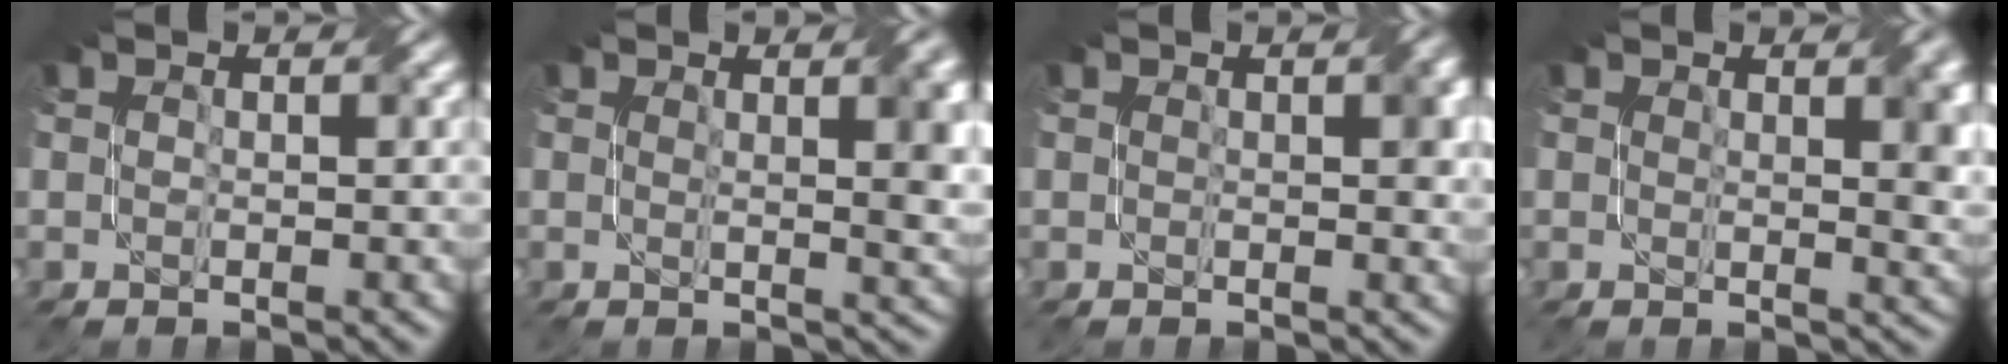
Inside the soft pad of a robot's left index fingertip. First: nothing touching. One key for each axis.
{"total": 4.0, "fx": 1.3, "fy": 1.1, "fz": 3.6, "tx": -0.039, "ty": 0.002, "tz": 0.020}
{"total": 2.3, "fx": 0.6, "fy": 1.1, "fz": 1.9, "tx": -0.018, "ty": 0.004, "tz": 0.011}
{"total": 3.5, "fx": 1.3, "fy": 1.2, "fz": 3.0, "tx": -0.034, "ty": -0.002, "tz": 0.022}